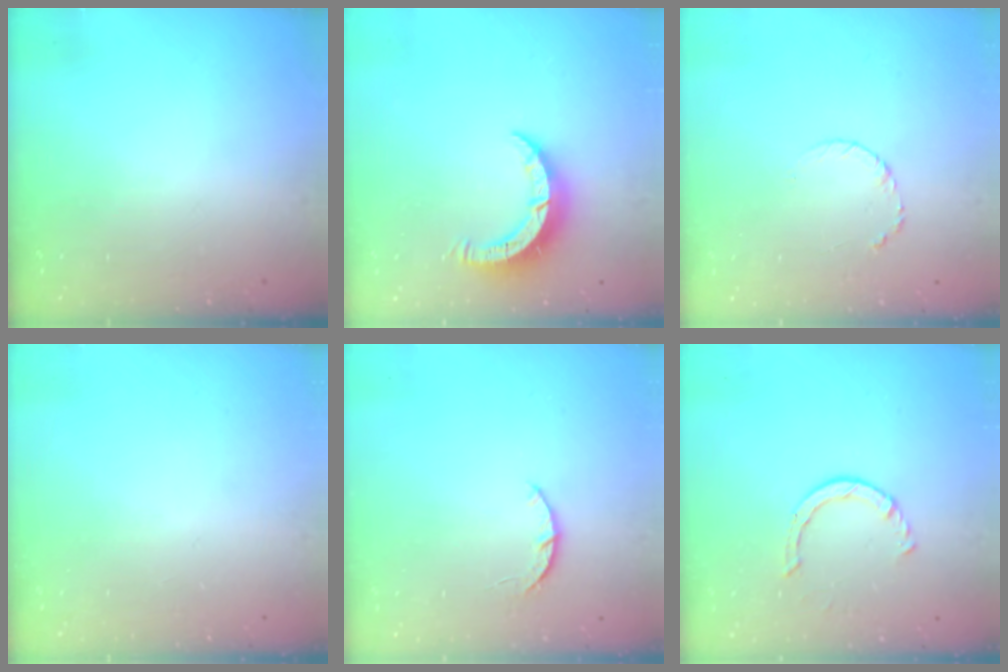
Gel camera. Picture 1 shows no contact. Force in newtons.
{"total": 8.2, "press": 8.2, "slide": 0.2}
{"total": 3.3, "press": 3.3, "slide": 0.3}
{"total": 0.0}
{"total": 2.9, "press": 2.8, "slide": 0.5}
{"total": 2.9, "press": 2.9, "slide": 0.4}